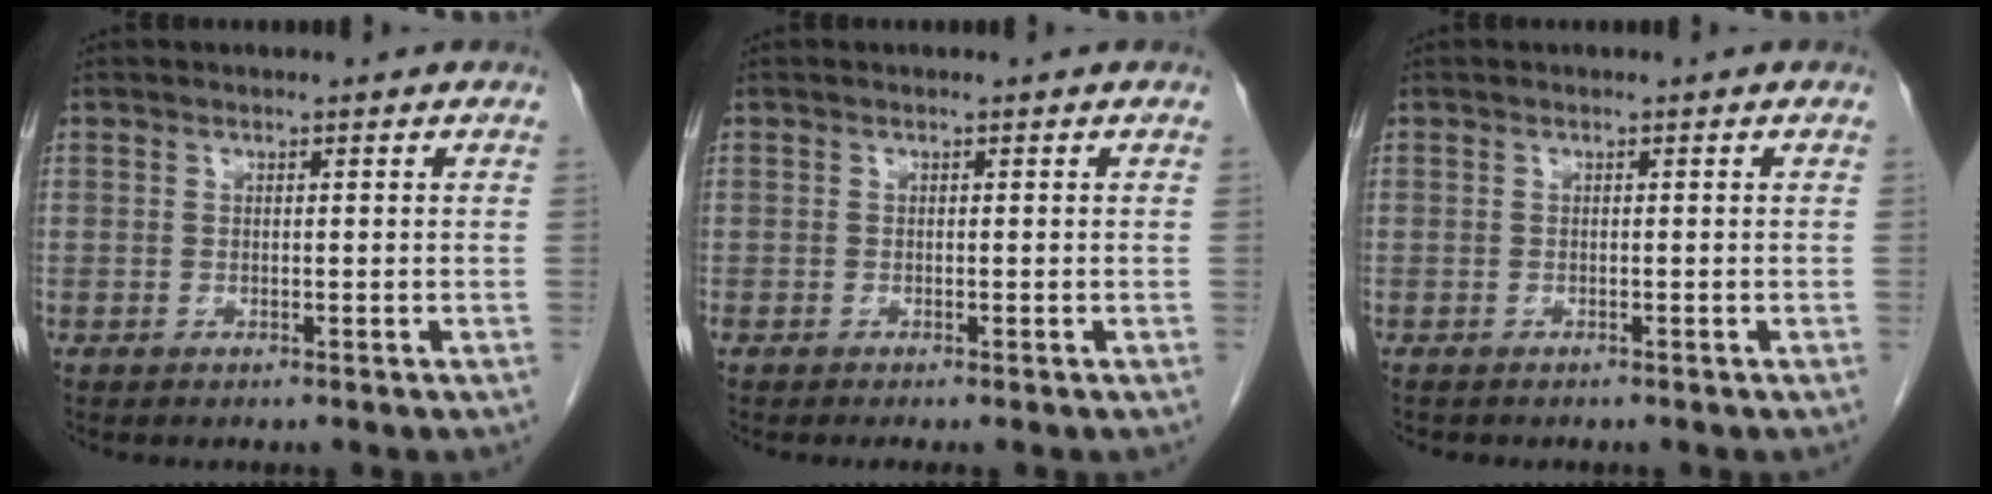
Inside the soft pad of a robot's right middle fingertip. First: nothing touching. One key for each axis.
{"total": 1.0, "fx": -0.8, "fy": -0.1, "fz": 0.5, "tx": -0.006, "ty": 0.000, "tz": -0.012}
{"total": 0.9, "fx": -0.8, "fy": 0.4, "fz": 0.2, "tx": -0.013, "ty": -0.001, "tz": -0.012}